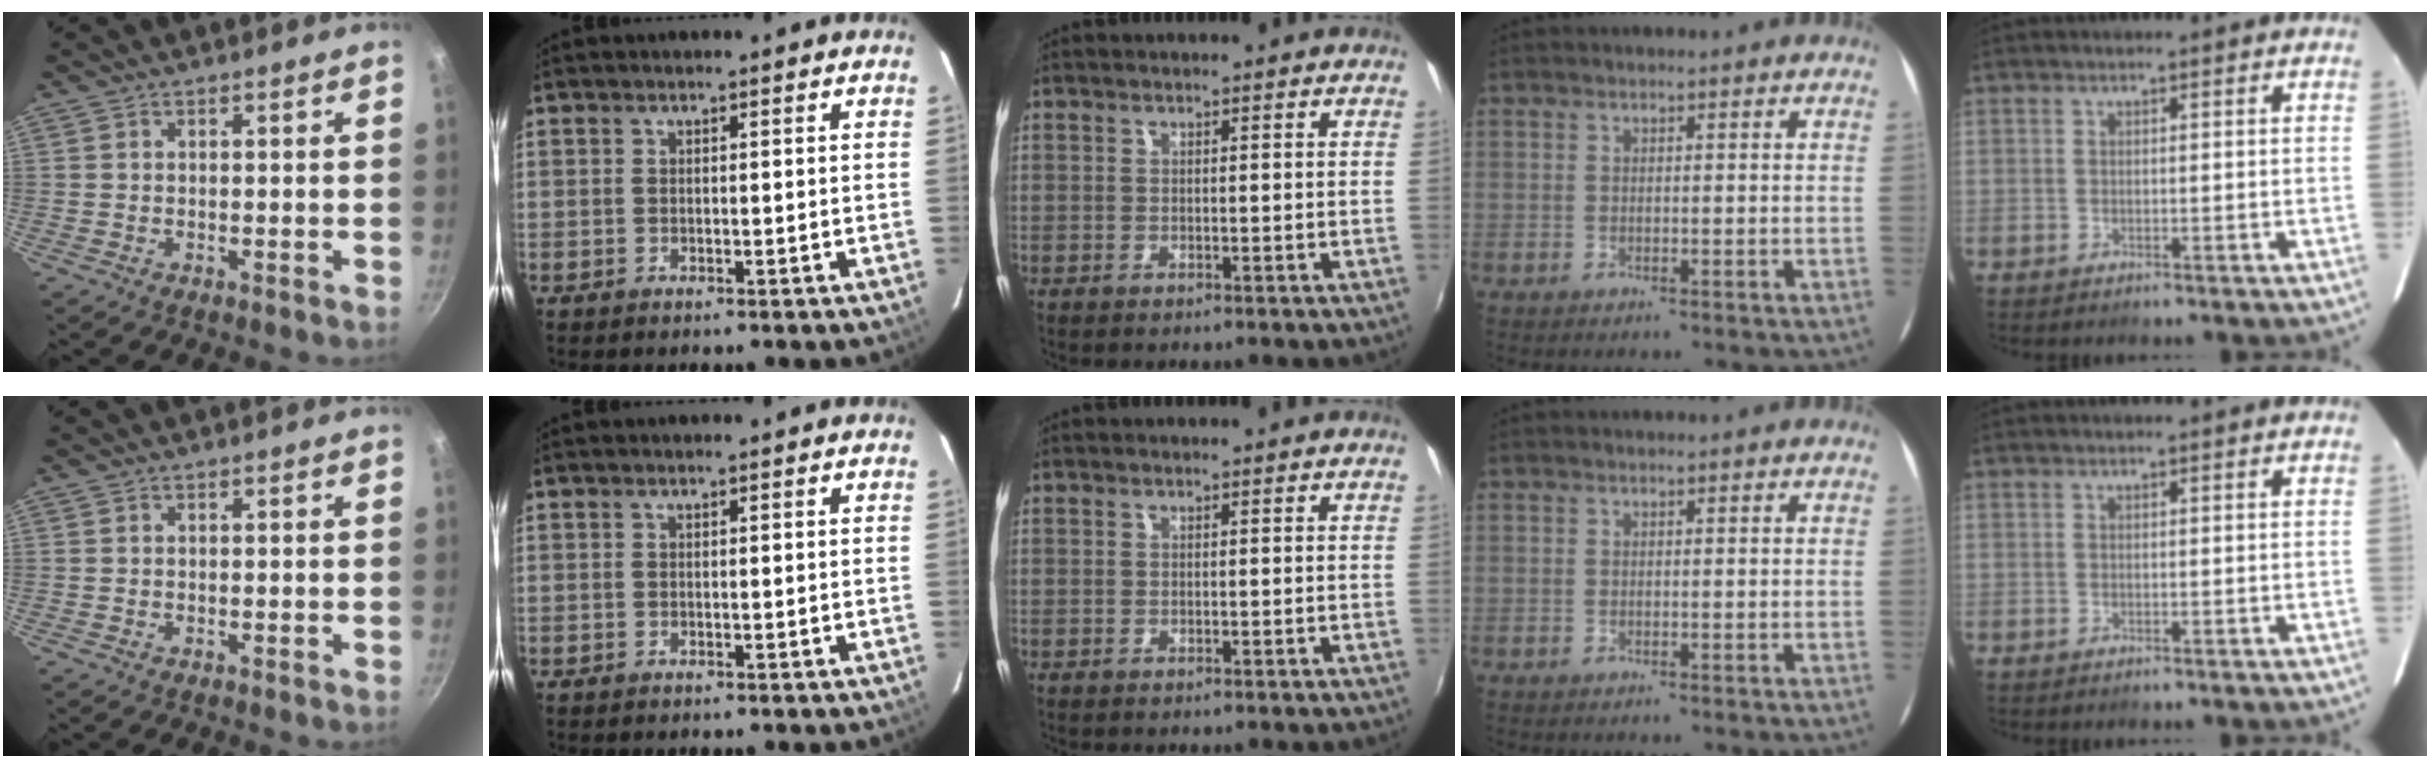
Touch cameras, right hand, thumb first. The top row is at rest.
{}